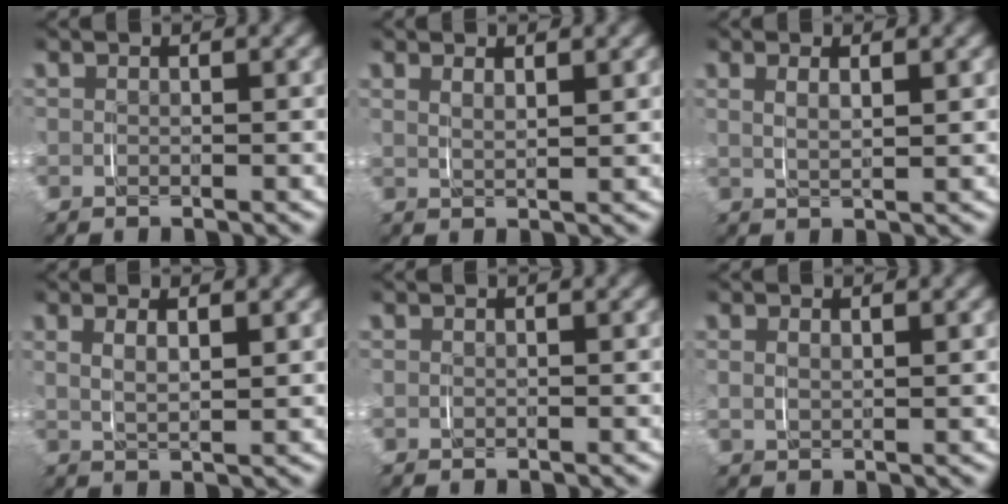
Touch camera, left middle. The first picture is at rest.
{"total": 1.4, "force": [1.1, 0.1, 0.9], "torque": [-0.019, -0.007, 0.026]}
{"total": 1.9, "force": [0.8, 0.5, 1.7], "torque": [-0.032, -0.003, 0.020]}
{"total": 2.6, "force": [0.9, 1.0, 2.2], "torque": [-0.044, -0.002, 0.021]}
{"total": 0.0}
{"total": 1.2, "force": [0.7, 0.6, 0.8], "torque": [-0.017, -0.003, 0.018]}